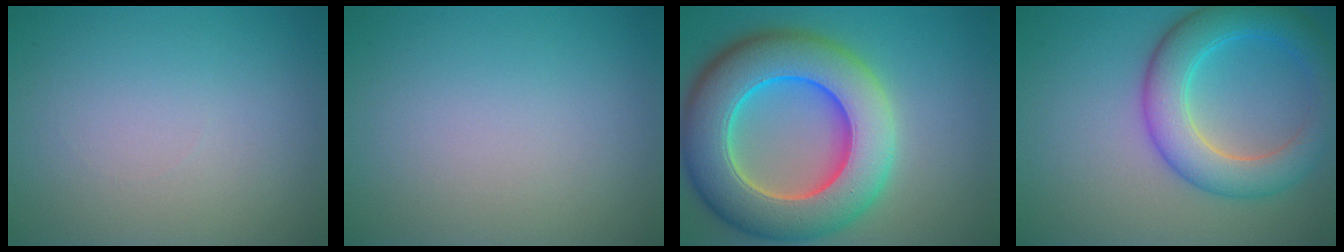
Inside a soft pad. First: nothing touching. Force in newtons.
{"total": 0.0}
{"total": 12.5, "press": 12.5, "slide": 0.7}
{"total": 6.5, "press": 6.5, "slide": 0.1}